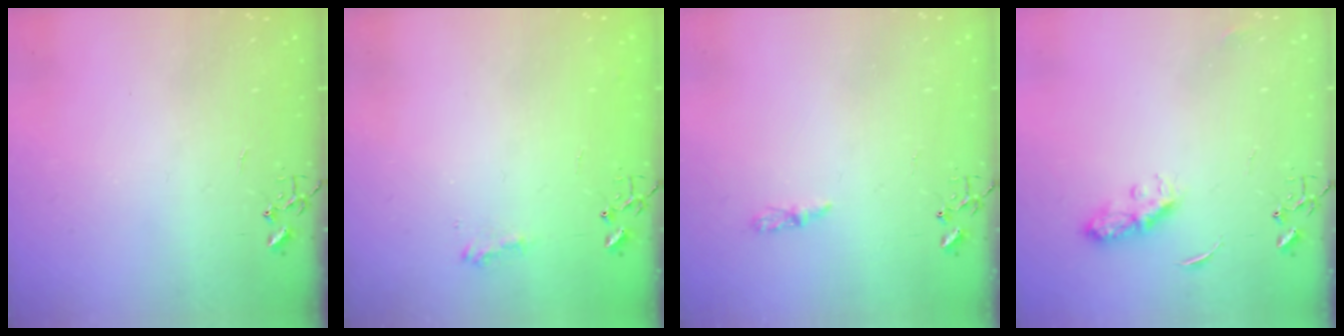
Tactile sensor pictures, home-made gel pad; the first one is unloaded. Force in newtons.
{"total": 7.8, "press": 7.8, "slide": 0.3}
{"total": 3.2, "press": 3.2, "slide": 0.4}
{"total": 7.2, "press": 7.2, "slide": 0.3}